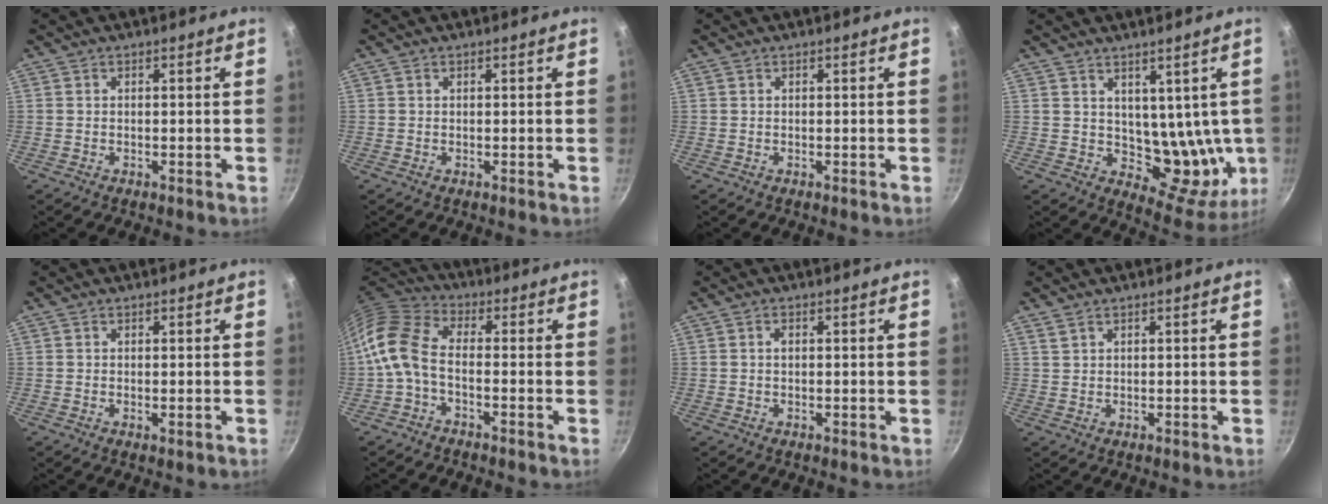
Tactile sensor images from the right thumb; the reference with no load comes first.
{"total": 0.0}
{"total": 0.0}
{"total": 11.8, "force": [2.5, 7.4, 8.8], "torque": [-0.075, -0.043, 0.051]}
{"total": 0.6, "force": [0.1, 0.2, 0.6], "torque": [-0.010, -0.001, 0.000]}
{"total": 9.3, "force": [-2.7, 5.3, 7.2], "torque": [-0.155, 0.040, -0.067]}
{"total": 0.9, "force": [0.3, 0.5, 0.7], "torque": [-0.010, 0.001, 0.003]}
{"total": 1.4, "force": [1.0, 0.7, 0.6], "torque": [-0.008, -0.001, 0.021]}